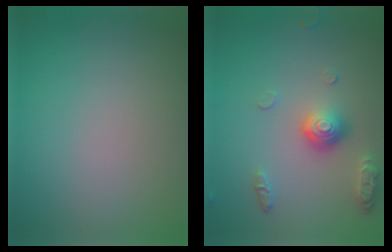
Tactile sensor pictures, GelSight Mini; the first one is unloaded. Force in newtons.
{"total": 3.8, "press": 3.0, "slide": 2.5}